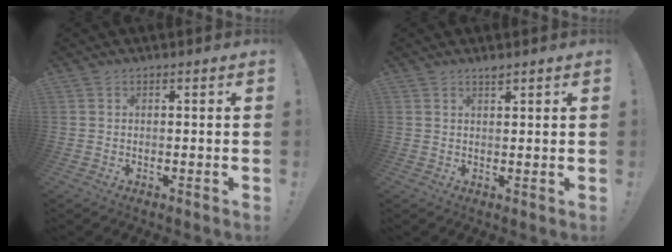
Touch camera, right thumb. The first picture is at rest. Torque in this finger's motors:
{"motor_torque": [-0.21, -0.08, 0.18, -0.07, 0.03]}